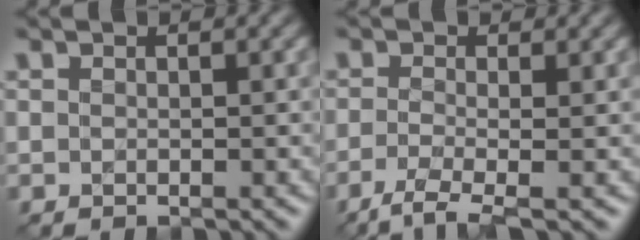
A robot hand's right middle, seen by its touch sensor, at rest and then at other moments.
{"total": 2.7, "force": [-1.3, 0.7, 2.3], "torque": [-0.049, -0.003, -0.039]}